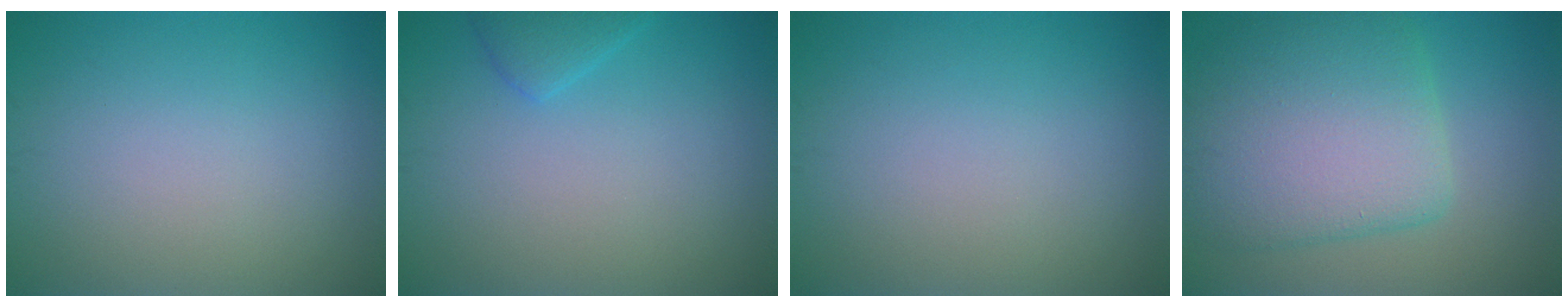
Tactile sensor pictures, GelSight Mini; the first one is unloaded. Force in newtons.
{"total": 1.7, "press": 1.7, "slide": 0.1}
{"total": 0.0}
{"total": 8.6, "press": 8.6, "slide": 0.3}